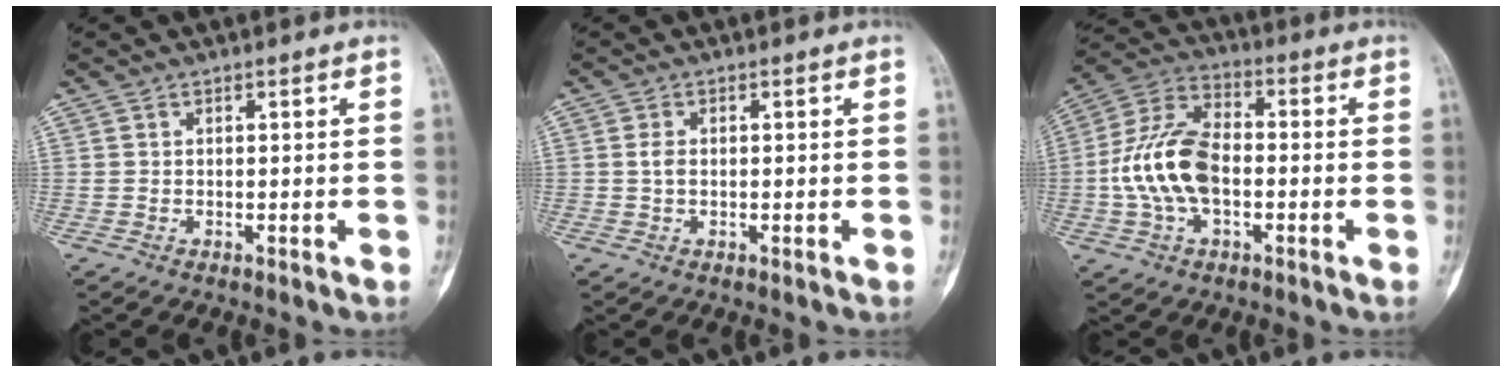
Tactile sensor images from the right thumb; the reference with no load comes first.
{"total": 1.7, "force": [0.1, 1.1, 1.3], "torque": [-0.026, 0.000, 0.002]}
{"total": 14.2, "force": [-1.6, 8.4, 11.3], "torque": [-0.227, 0.034, -0.034]}